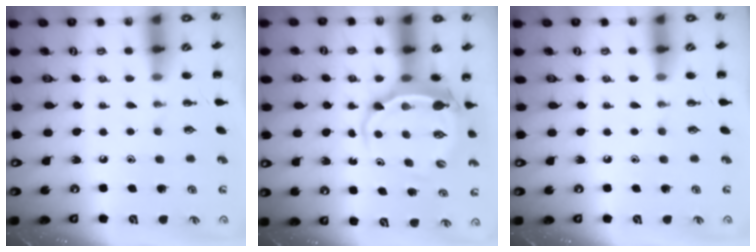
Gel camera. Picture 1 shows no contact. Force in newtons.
{"total": 6.4, "press": 6.2, "slide": 1.3}
{"total": 0.0}